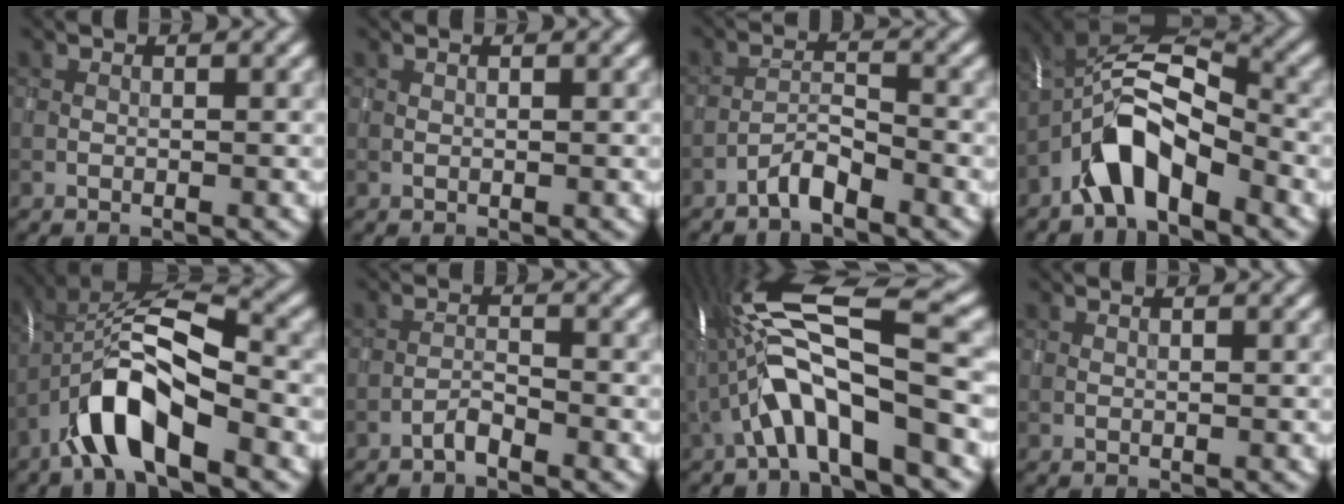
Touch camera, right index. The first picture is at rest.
{"total": 0.0}
{"total": 2.4, "force": [-1.9, 0.5, 1.4], "torque": [-0.026, 0.010, -0.040]}
{"total": 6.8, "force": [-3.7, 2.8, 4.9], "torque": [-0.089, 0.009, -0.074]}
{"total": 9.4, "force": [-4.1, 3.5, 7.7], "torque": [-0.143, 0.015, -0.079]}
{"total": 1.3, "force": [-1.1, 0.2, 0.6], "torque": [-0.012, 0.006, -0.025]}
{"total": 11.9, "force": [-2.2, 2.9, 11.3], "torque": [-0.207, 0.025, -0.034]}
{"total": 0.0}